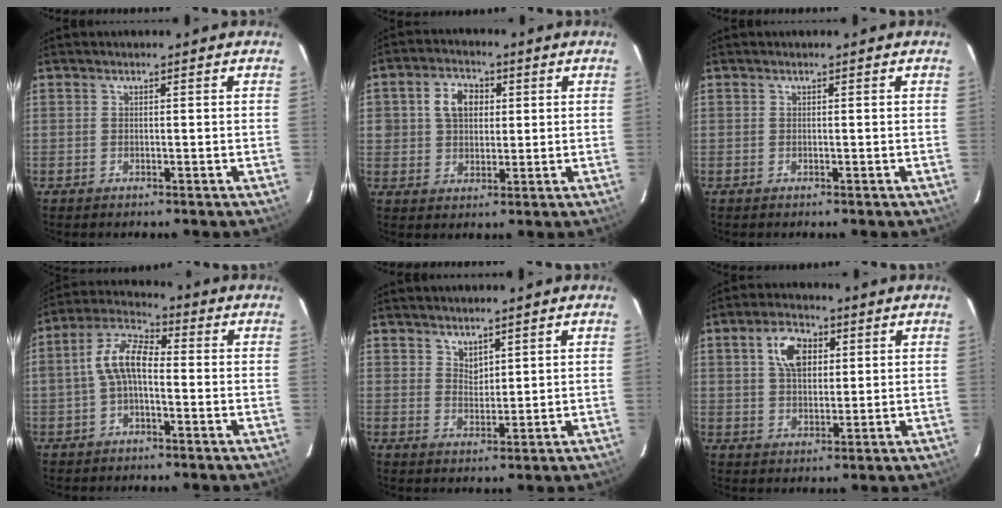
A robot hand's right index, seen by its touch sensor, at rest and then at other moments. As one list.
[{"total": 6.3, "force": [1.5, 4.9, 3.6], "torque": [-0.065, 0.020, 0.029]}, {"total": 0.0}, {"total": 7.6, "force": [-1.1, 3.7, 6.5], "torque": [-0.140, 0.024, -0.025]}, {"total": 2.8, "force": [2.4, 1.3, 0.8], "torque": [-0.009, 0.001, 0.044]}, {"total": 7.4, "force": [2.6, 4.5, 5.3], "torque": [-0.093, 0.021, 0.048]}]